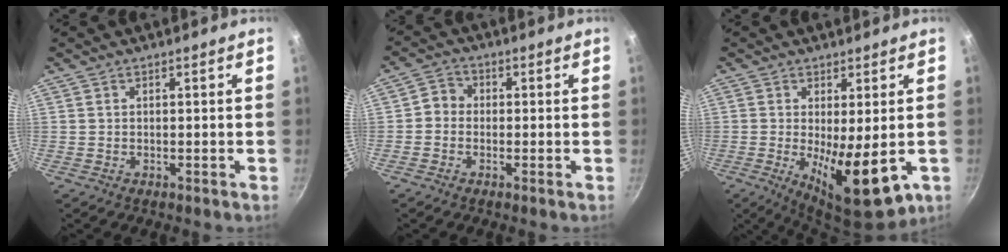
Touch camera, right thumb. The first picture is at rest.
{"total": 3.1, "force": [-0.7, 2.8, 1.2], "torque": [-0.008, 0.012, -0.028]}
{"total": 11.7, "force": [-1.9, 3.7, 10.9], "torque": [-0.161, -0.015, -0.015]}